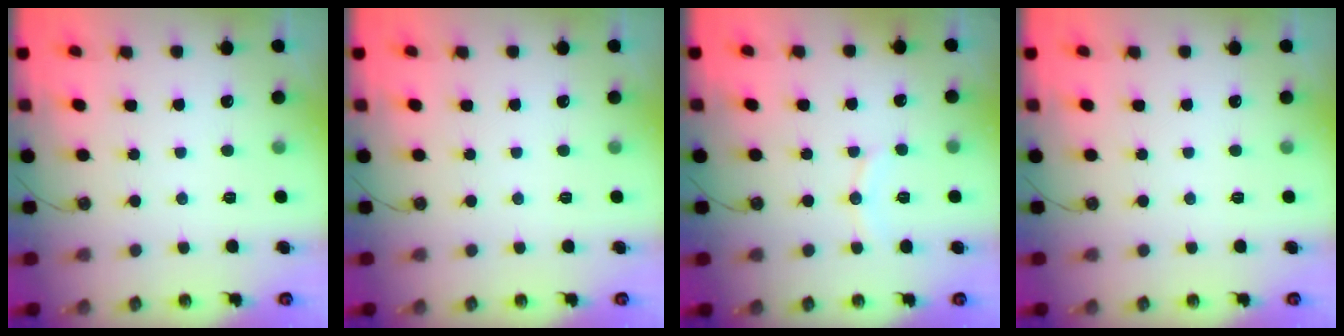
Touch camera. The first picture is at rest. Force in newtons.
{"total": 0.0}
{"total": 6.4, "press": 6.4, "slide": 0.6}
{"total": 0.0}